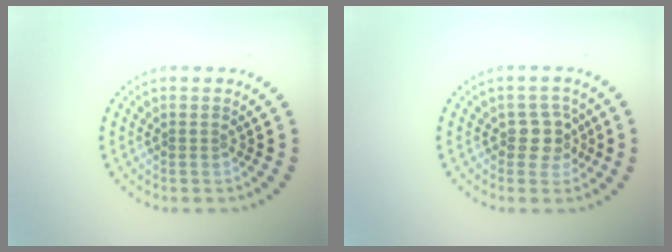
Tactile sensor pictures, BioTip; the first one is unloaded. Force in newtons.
{"total": 2.3, "press": 2.1, "slide": 1.0}